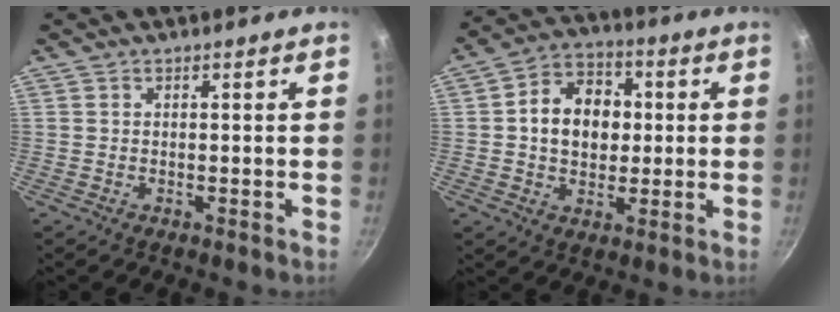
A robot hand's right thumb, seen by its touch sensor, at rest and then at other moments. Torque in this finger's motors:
{"motor_torque": [-0.16, 0.64, 0.31, 0.26, 0.17]}